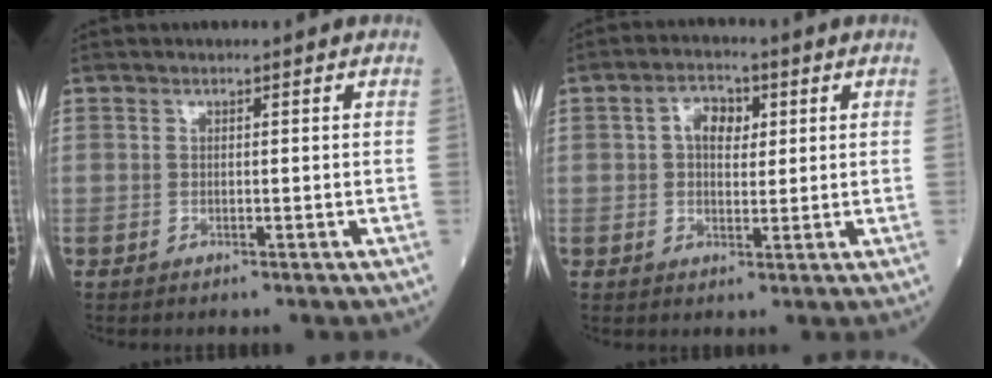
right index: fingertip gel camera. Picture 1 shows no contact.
{"total": 5.2, "force": [1.4, 3.5, 3.6], "torque": [-0.059, 0.016, 0.023]}